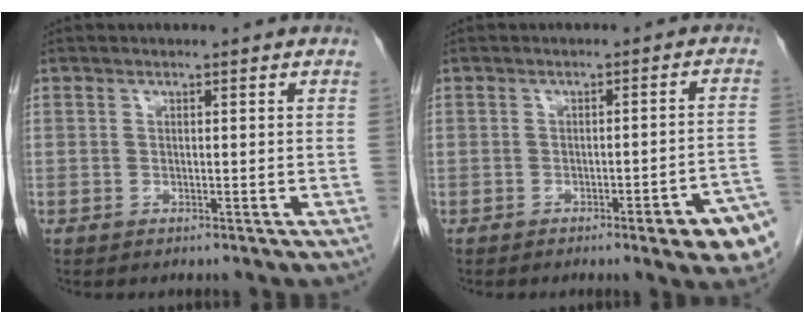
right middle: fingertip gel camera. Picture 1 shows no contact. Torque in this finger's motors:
{"motor_torque": [1.16, -0.82, 0.42, 0.08]}